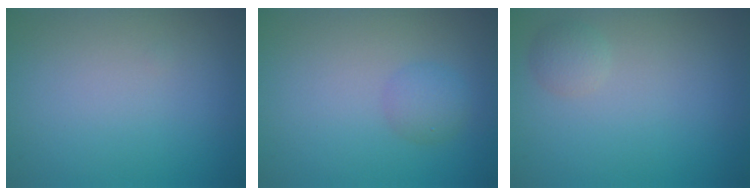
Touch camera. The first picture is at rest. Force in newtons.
{"total": 1.7, "press": 1.7, "slide": 0.0}
{"total": 1.3, "press": 1.3, "slide": 0.0}